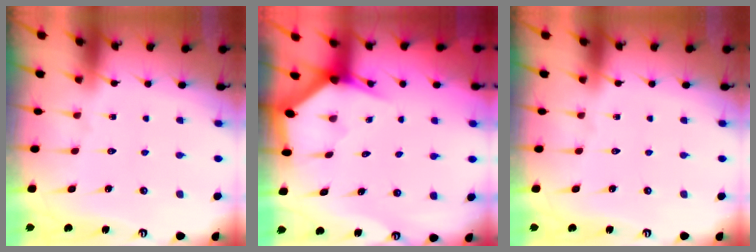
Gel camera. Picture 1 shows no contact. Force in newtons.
{"total": 2.9, "press": 2.9, "slide": 0.2}
{"total": 0.0}